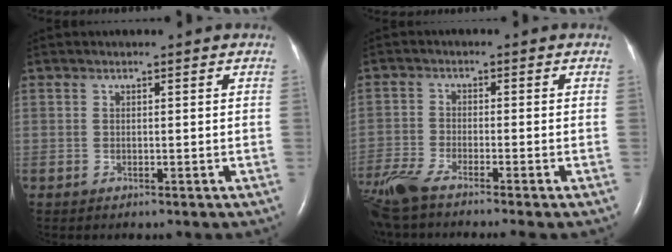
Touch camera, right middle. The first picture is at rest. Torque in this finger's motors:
{"motor_torque": [1.02, -1.12, 0.21, 0.12]}